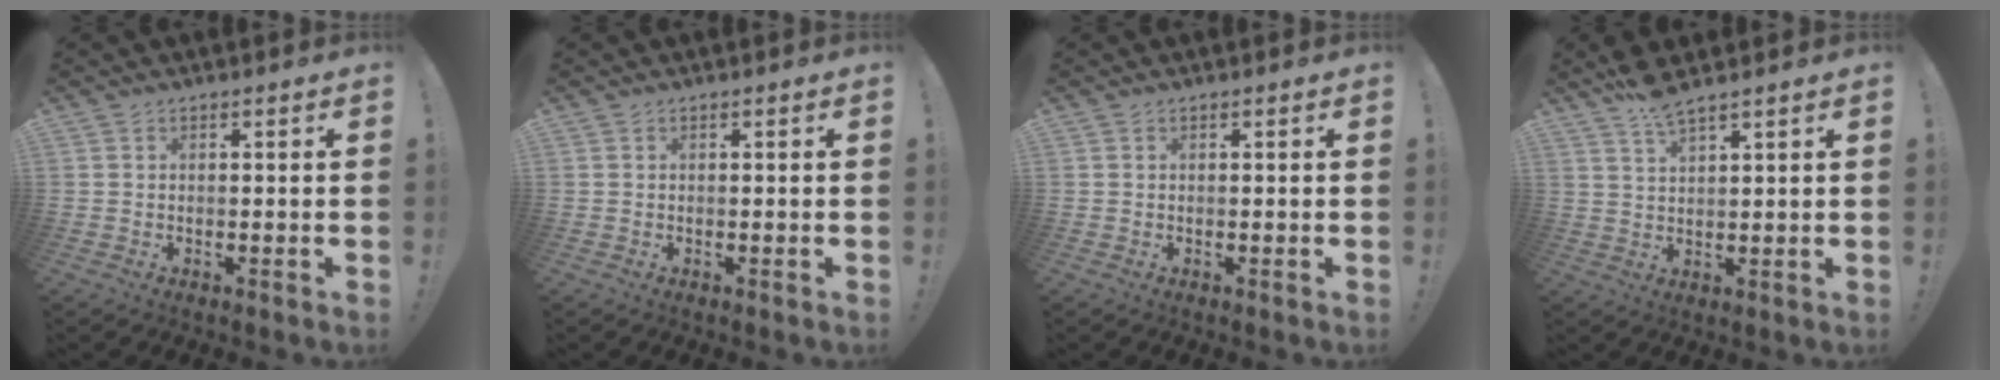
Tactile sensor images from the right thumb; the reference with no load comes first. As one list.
[{"total": 0.0}, {"total": 0.0}, {"total": 5.7, "force": [4.7, 1.0, 3.1], "torque": [-0.056, -0.025, 0.084]}]